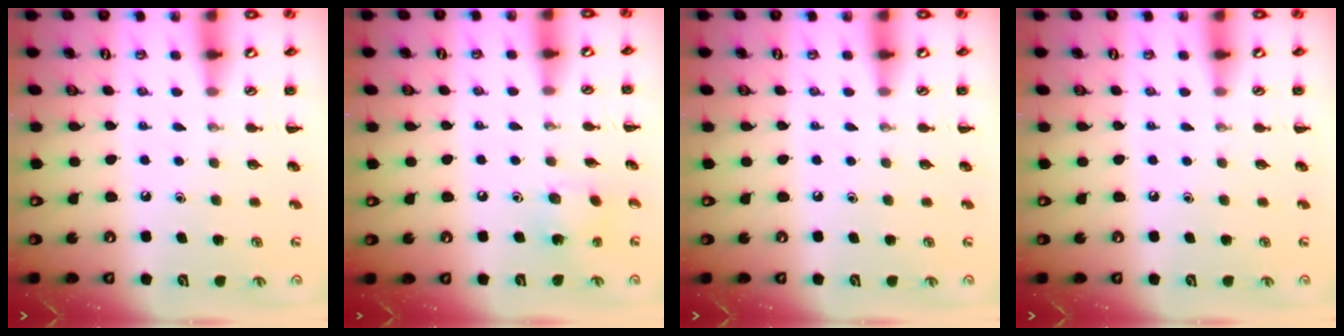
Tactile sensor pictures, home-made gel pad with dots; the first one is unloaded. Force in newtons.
{"total": 2.9, "press": 2.8, "slide": 0.5}
{"total": 0.0}
{"total": 0.0}